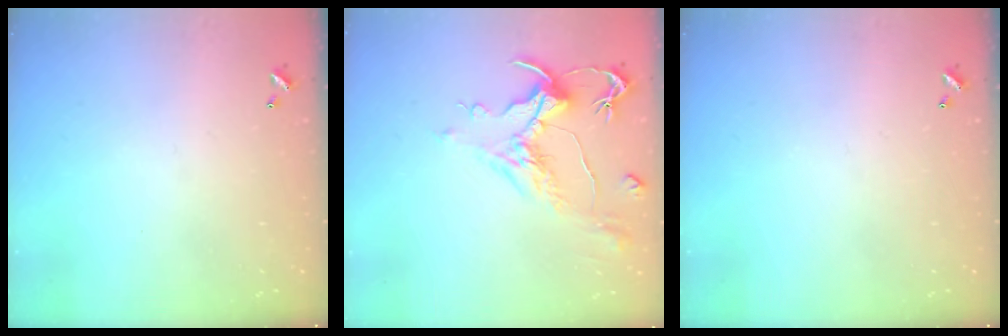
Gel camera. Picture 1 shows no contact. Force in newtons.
{"total": 1.6, "press": 0.6, "slide": 1.4}
{"total": 0.0}